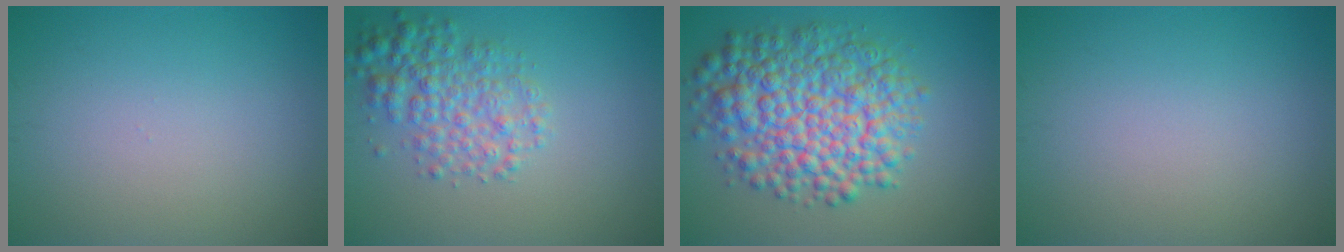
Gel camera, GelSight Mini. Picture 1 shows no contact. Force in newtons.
{"total": 4.2, "press": 4.2, "slide": 0.1}
{"total": 9.5, "press": 9.5, "slide": 0.2}
{"total": 0.0}